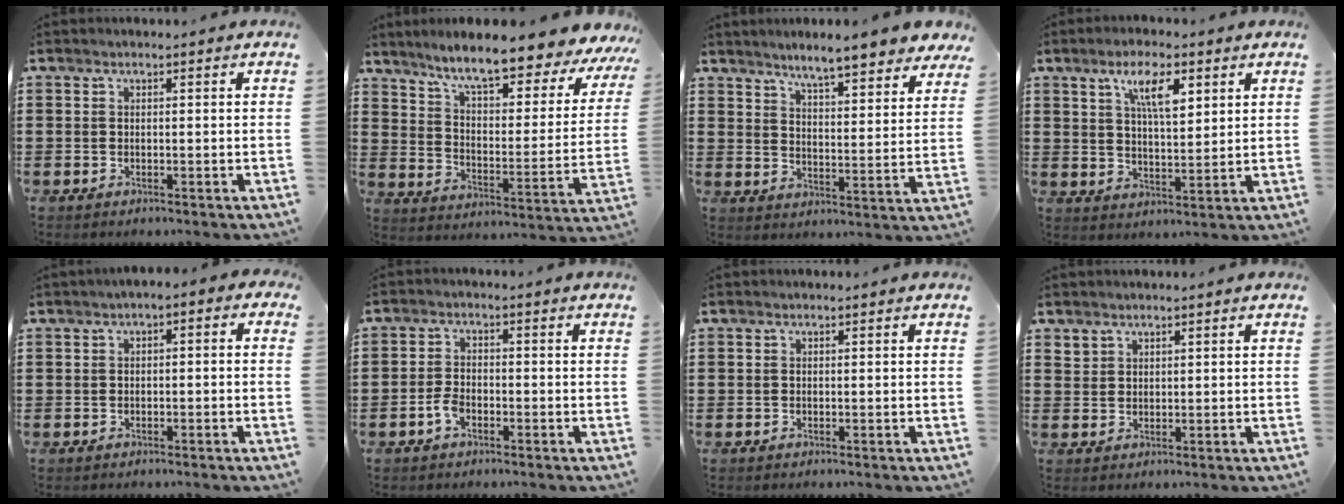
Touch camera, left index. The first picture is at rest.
{"total": 9.5, "force": [8.1, 0.2, 4.9], "torque": [-0.110, -0.055, 0.130]}
{"total": 6.2, "force": [5.8, -0.2, 2.1], "torque": [-0.056, -0.034, 0.098]}
{"total": 7.7, "force": [4.2, 2.7, 5.8], "torque": [-0.102, 0.000, 0.068]}
{"total": 2.0, "force": [-1.7, 0.6, 0.8], "torque": [-0.026, 0.003, -0.041]}
{"total": 2.8, "force": [-1.4, 1.4, 2.0], "torque": [-0.051, -0.001, -0.031]}
{"total": 0.0}
{"total": 1.7, "force": [1.5, 0.8, -0.1], "torque": [-0.002, 0.000, 0.031]}